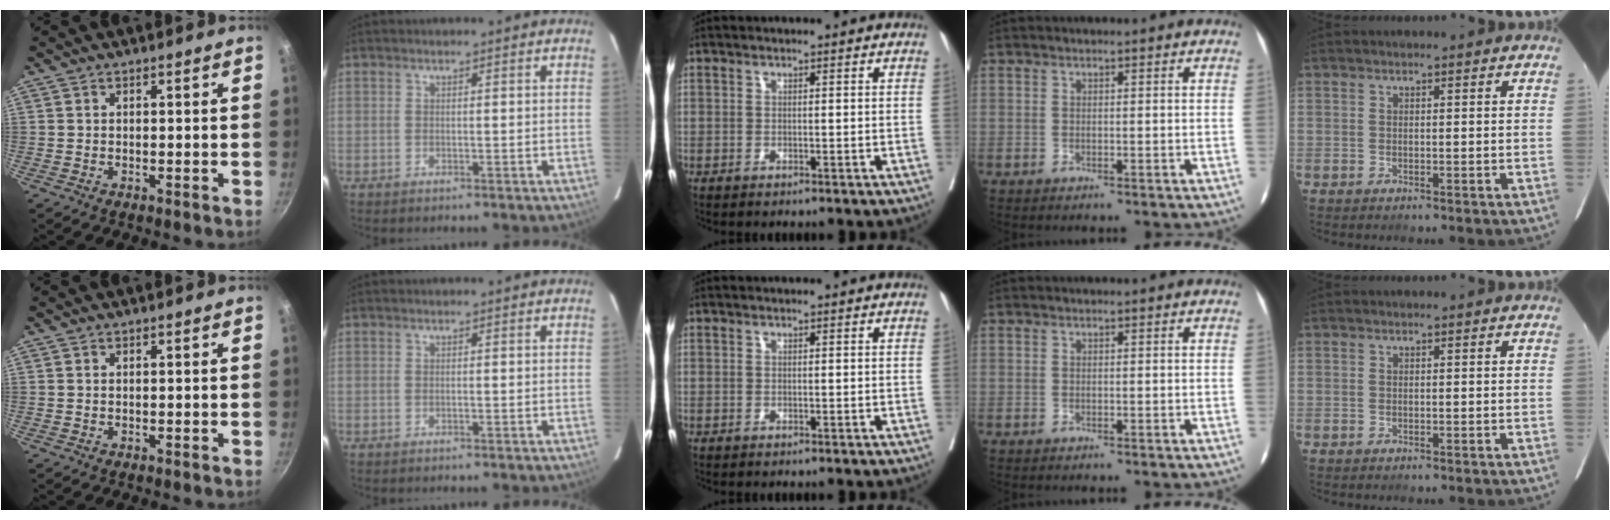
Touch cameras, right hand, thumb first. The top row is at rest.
{}